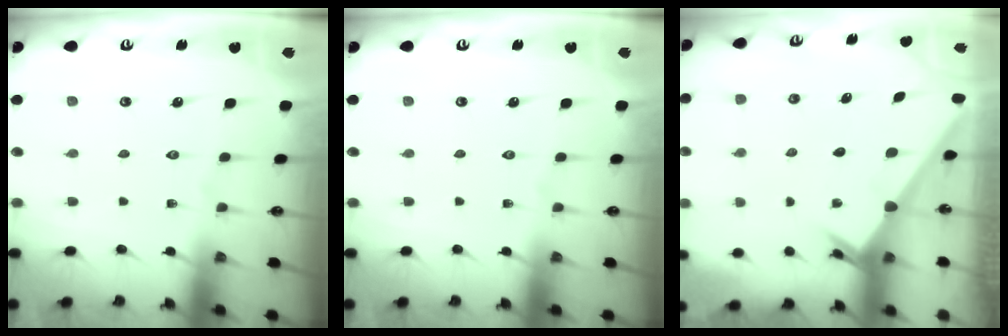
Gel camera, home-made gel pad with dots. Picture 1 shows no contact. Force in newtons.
{"total": 0.0}
{"total": 2.6, "press": 2.6, "slide": 0.2}